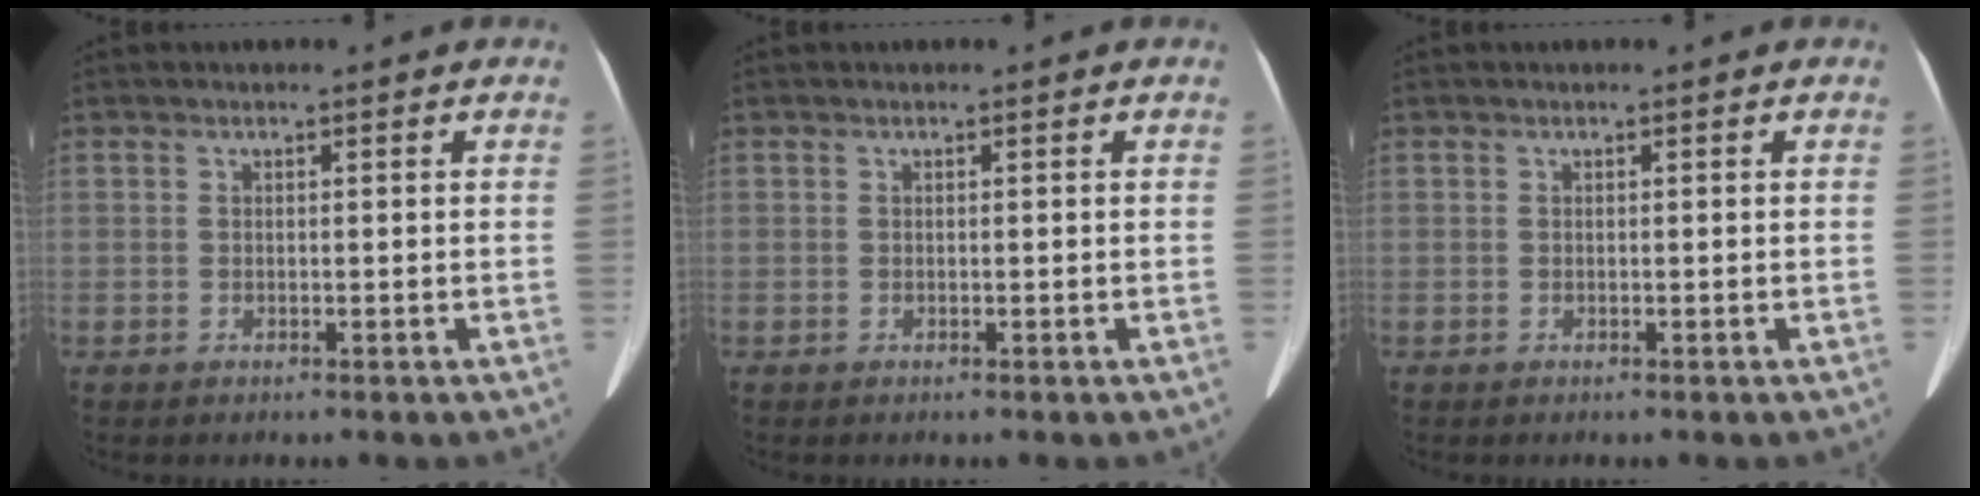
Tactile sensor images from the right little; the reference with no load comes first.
{"total": 0.0}
{"total": 0.0}